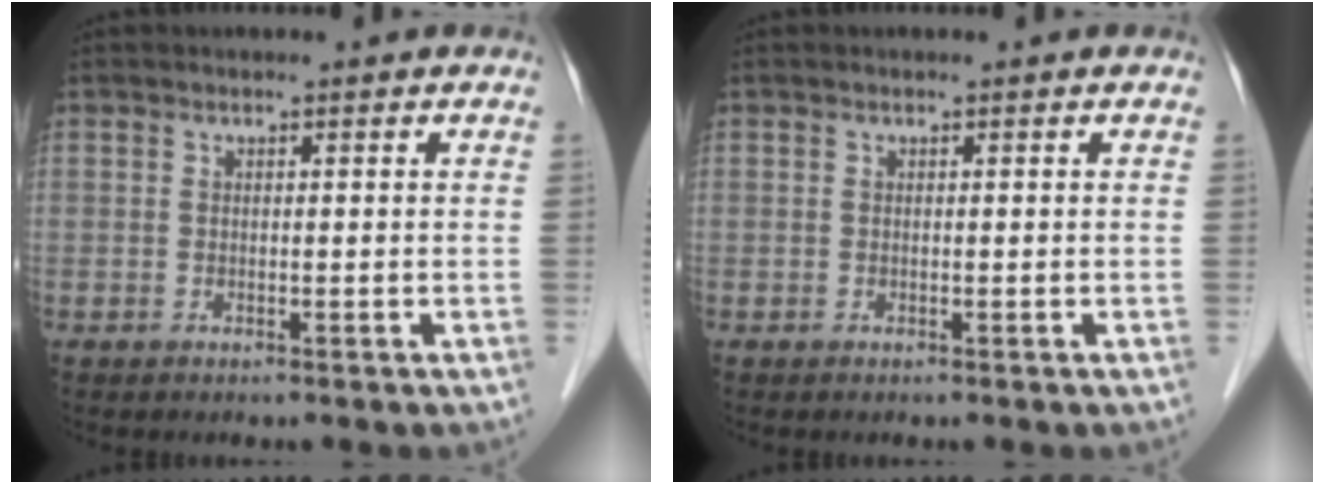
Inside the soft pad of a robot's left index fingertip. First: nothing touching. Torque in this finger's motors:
{"motor_torque": [0.00, 0.00, 0.00, 0.00]}